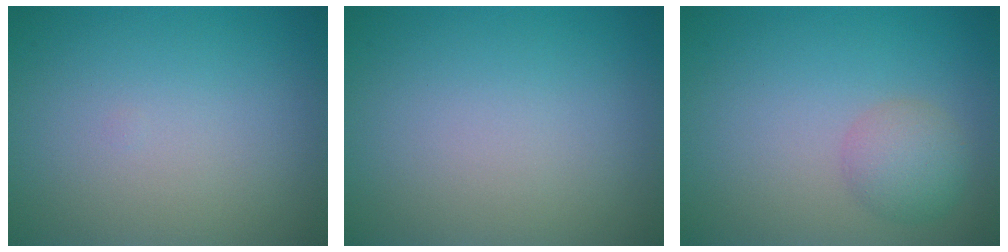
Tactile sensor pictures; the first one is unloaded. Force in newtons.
{"total": 0.0}
{"total": 2.1, "press": 2.1, "slide": 0.2}